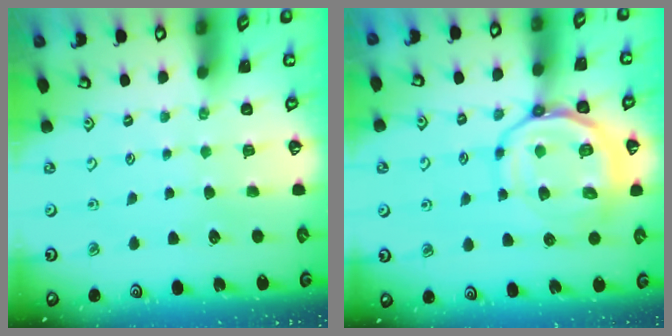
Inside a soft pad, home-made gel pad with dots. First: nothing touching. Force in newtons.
{"total": 14.0, "press": 13.9, "slide": 2.1}